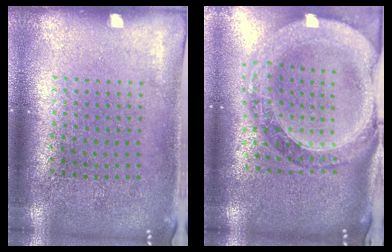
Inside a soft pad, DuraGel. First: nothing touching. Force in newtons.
{"total": 2.3, "press": 2.1, "slide": 1.0}